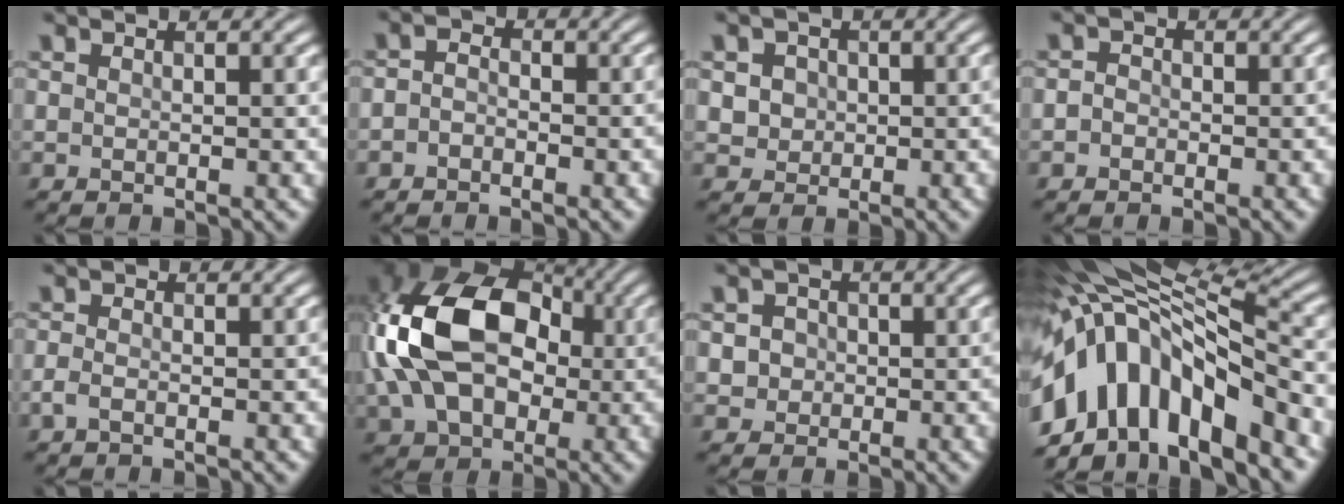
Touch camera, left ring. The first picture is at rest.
{"total": 2.2, "force": [-1.7, 1.3, 0.2], "torque": [-0.008, 0.001, -0.049]}
{"total": 3.6, "force": [0.0, 3.4, 1.4], "torque": [-0.019, -0.004, -0.009]}
{"total": 1.8, "force": [-1.3, 1.3, 0.0], "torque": [0.001, -0.002, -0.036]}
{"total": 2.2, "force": [-2.0, 0.5, 0.7], "torque": [-0.031, -0.002, -0.048]}
{"total": 14.7, "force": [0.6, 10.3, 10.6], "torque": [-0.209, -0.012, -0.003]}
{"total": 3.0, "force": [-0.5, 2.9, 0.6], "torque": [-0.006, -0.007, -0.014]}
{"total": 14.3, "force": [-4.8, 7.7, 11.1], "torque": [-0.210, 0.015, -0.093]}